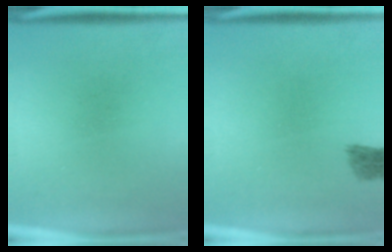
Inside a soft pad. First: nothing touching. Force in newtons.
{"total": 1.9}